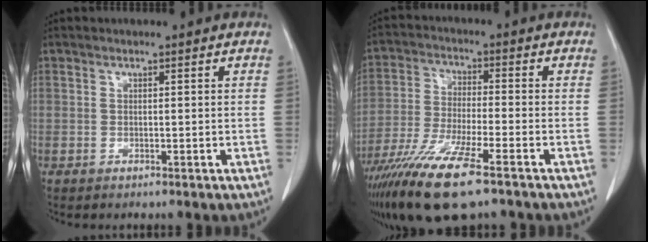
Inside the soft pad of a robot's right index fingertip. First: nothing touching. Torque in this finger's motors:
{"motor_torque": [1.28, -0.86, 0.94, 0.21]}